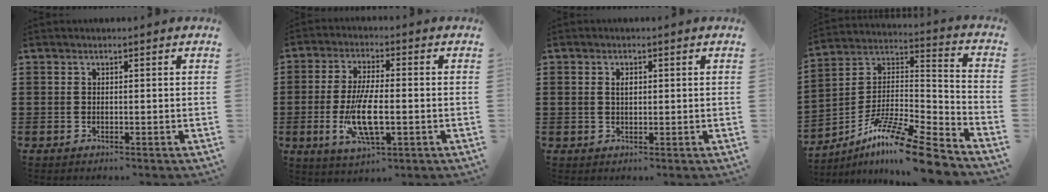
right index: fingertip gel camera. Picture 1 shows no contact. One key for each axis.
{"total": 9.5, "fx": -1.9, "fy": 3.3, "fz": 8.8, "tx": -0.185, "ty": -0.016, "tz": -0.036}
{"total": 1.5, "fx": 0.4, "fy": 0.9, "fz": 1.1, "tx": -0.023, "ty": 0.008, "tz": 0.006}
{"total": 12.5, "fx": -10.1, "fy": 0.8, "fz": 7.4, "tx": -0.127, "ty": 0.018, "tz": -0.195}